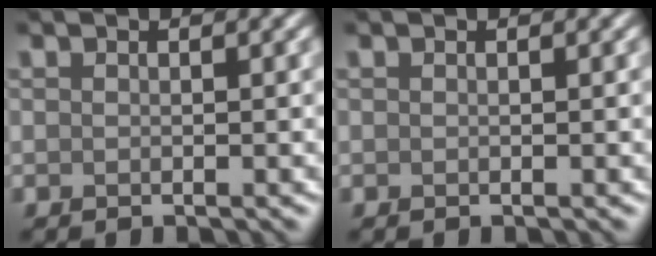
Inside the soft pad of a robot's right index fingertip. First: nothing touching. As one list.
[{"total": 0.0}]